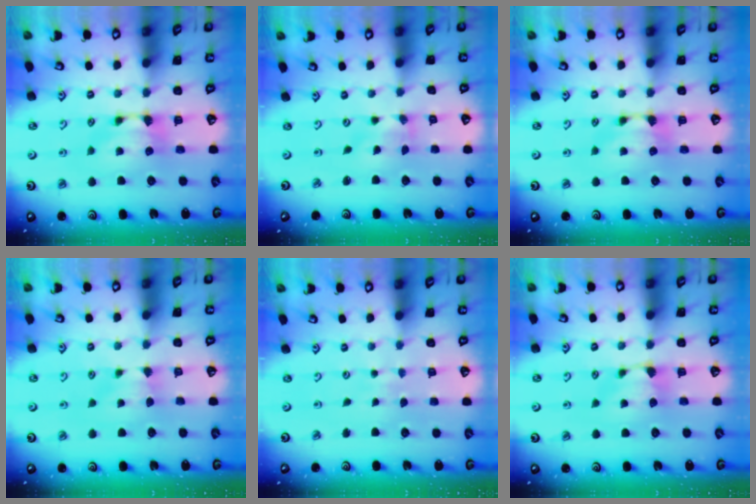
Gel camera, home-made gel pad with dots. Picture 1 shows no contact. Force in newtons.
{"total": 1.7, "press": 1.3, "slide": 1.1}
{"total": 0.0}
{"total": 2.0, "press": 1.9, "slide": 0.7}
{"total": 5.2, "press": 5.2, "slide": 0.3}
{"total": 0.9, "press": 0.4, "slide": 0.8}